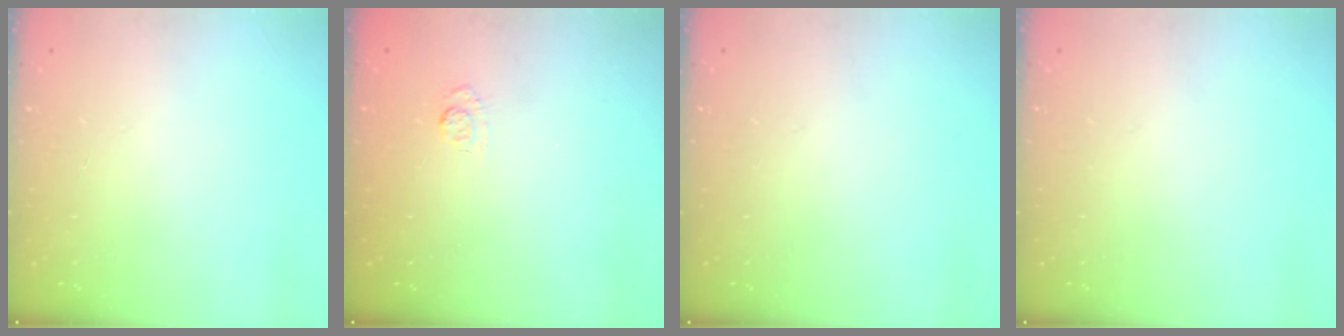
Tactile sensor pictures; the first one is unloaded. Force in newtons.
{"total": 2.7, "press": 2.3, "slide": 1.5}
{"total": 0.0}
{"total": 0.0}